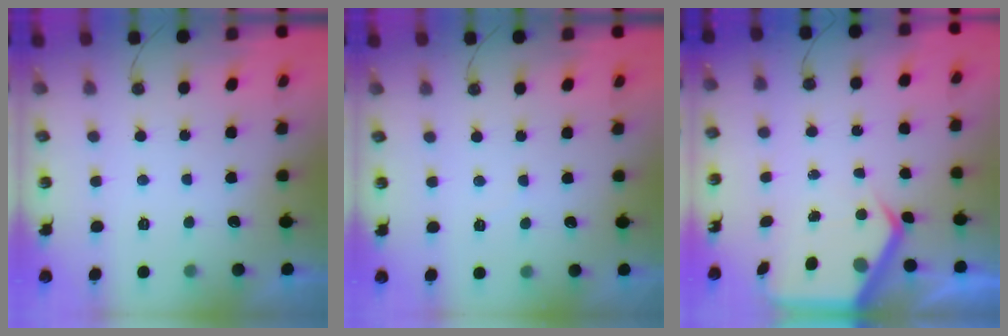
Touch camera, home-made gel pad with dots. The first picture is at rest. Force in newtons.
{"total": 2.4, "press": 2.4, "slide": 0.4}
{"total": 6.2, "press": 6.2, "slide": 0.5}